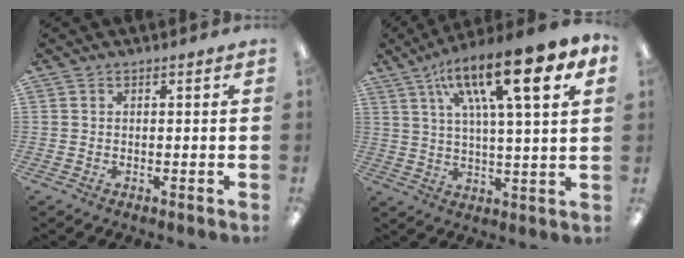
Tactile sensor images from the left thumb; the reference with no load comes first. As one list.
[{"total": 18.2, "force": [9.5, 4.4, 14.9], "torque": [-0.243, -0.040, 0.143]}]